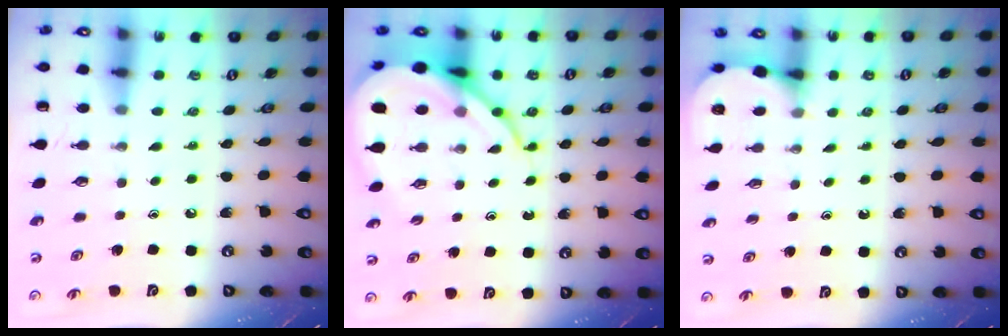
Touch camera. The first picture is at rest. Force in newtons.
{"total": 12.6, "press": 12.5, "slide": 1.2}
{"total": 2.3, "press": 2.3, "slide": 0.2}